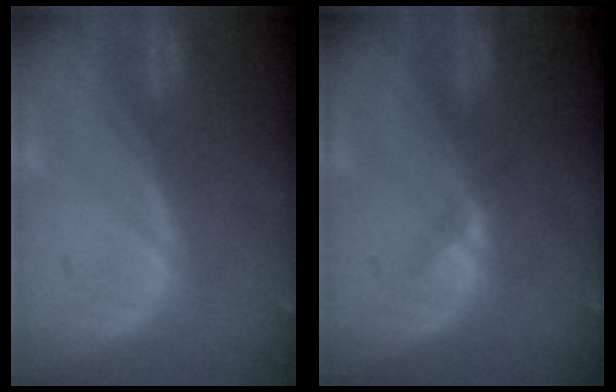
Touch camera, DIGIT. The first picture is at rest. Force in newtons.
{"total": 1.3, "press": 0.9, "slide": 0.9}